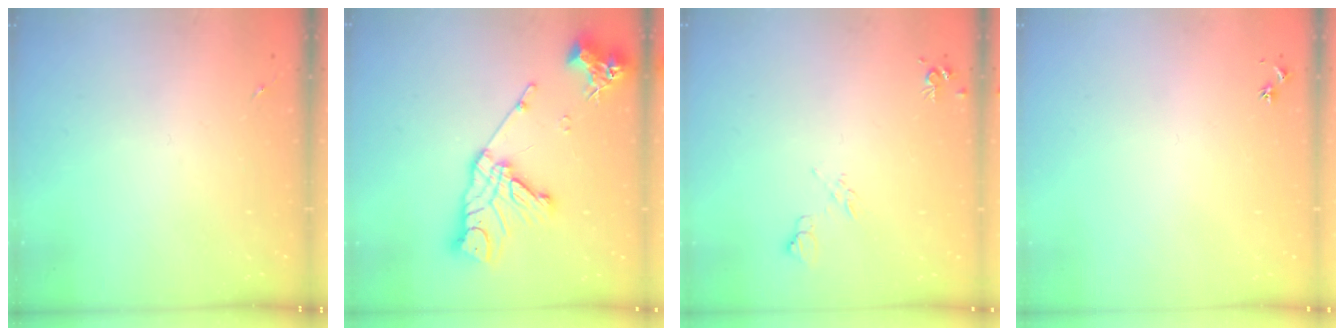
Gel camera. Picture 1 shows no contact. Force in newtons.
{"total": 17.2, "press": 17.1, "slide": 1.8}
{"total": 6.4, "press": 6.3, "slide": 1.1}
{"total": 3.0, "press": 2.9, "slide": 0.3}